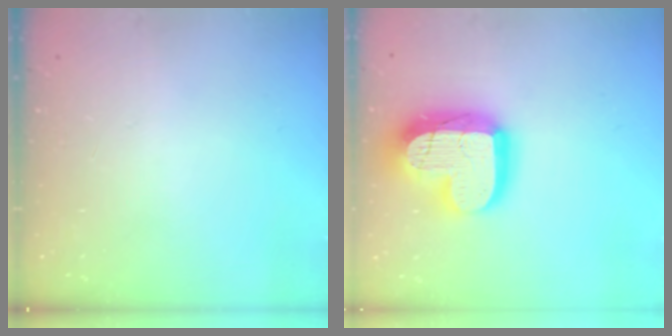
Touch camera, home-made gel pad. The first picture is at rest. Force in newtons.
{"total": 21.7, "press": 21.6, "slide": 1.9}